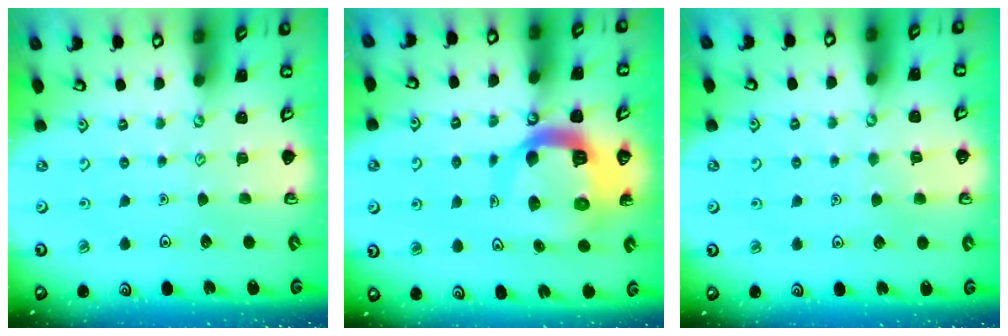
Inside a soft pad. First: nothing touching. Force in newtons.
{"total": 12.9, "press": 12.8, "slide": 1.6}
{"total": 2.6, "press": 2.6, "slide": 0.3}